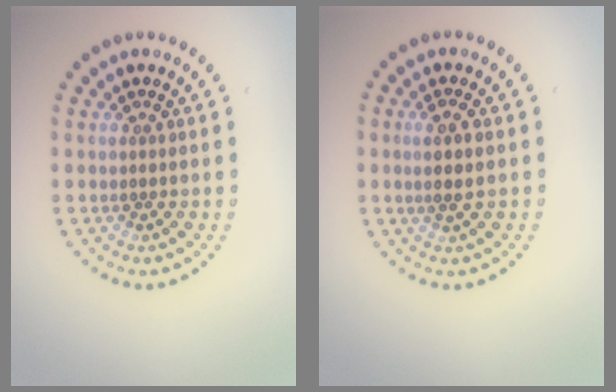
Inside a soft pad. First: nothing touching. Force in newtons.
{"total": 2.1, "press": 2.0, "slide": 0.9}